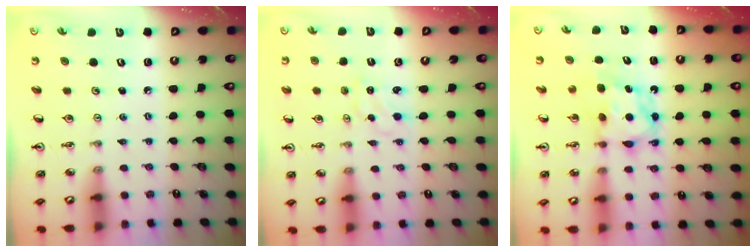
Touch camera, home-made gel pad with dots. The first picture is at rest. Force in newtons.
{"total": 0.8, "press": 0.8, "slide": 0.3}
{"total": 7.1, "press": 7.1, "slide": 0.3}